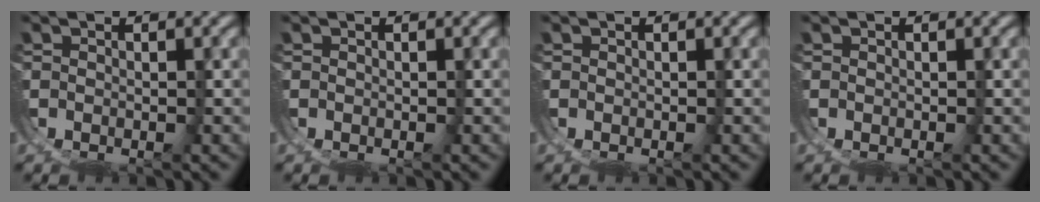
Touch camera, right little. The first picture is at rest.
{"total": 0.0}
{"total": 0.0}
{"total": 0.0}